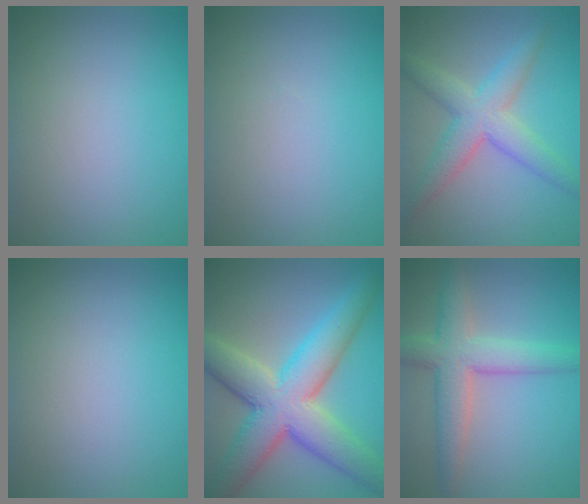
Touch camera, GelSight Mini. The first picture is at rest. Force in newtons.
{"total": 0.0}
{"total": 4.8, "press": 4.8, "slide": 0.3}
{"total": 0.0}
{"total": 10.3, "press": 10.3, "slide": 0.3}
{"total": 5.3, "press": 5.3, "slide": 0.2}